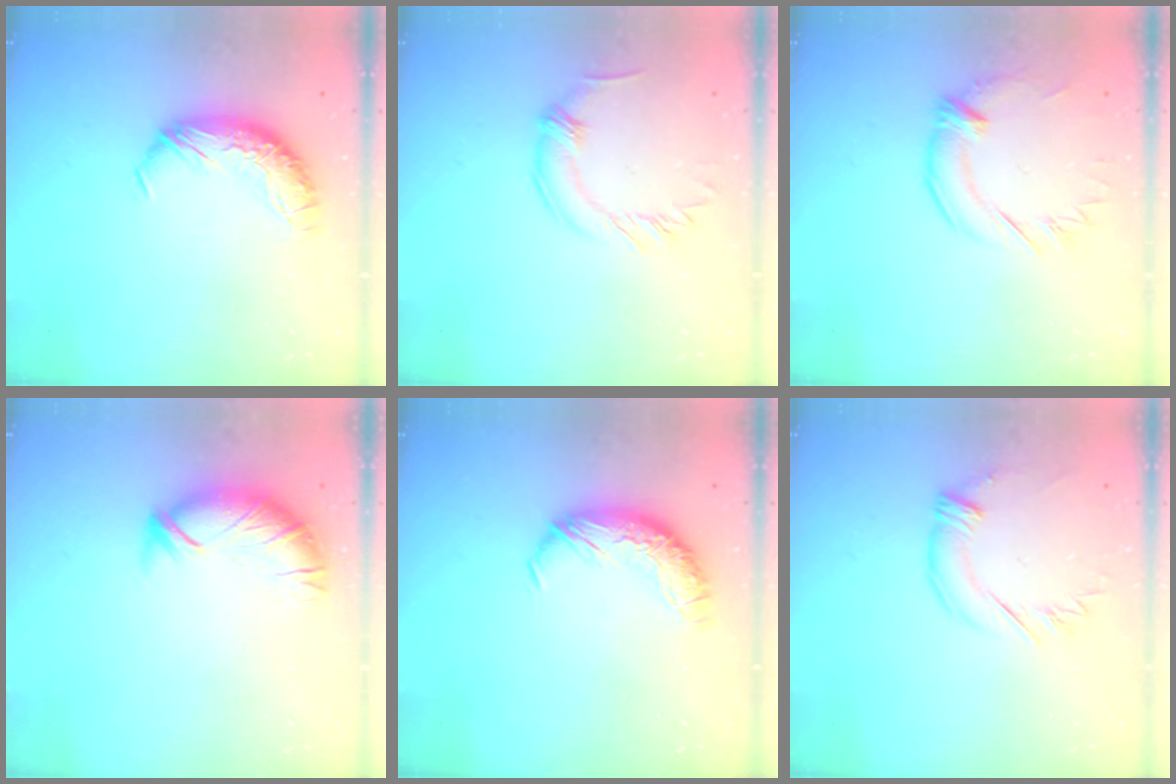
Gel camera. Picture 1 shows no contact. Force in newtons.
{"total": 0.8, "press": 0.8, "slide": 0.0}
{"total": 1.4, "press": 1.2, "slide": 0.7}
{"total": 3.3, "press": 3.1, "slide": 1.2}
{"total": 0.0}
{"total": 2.4, "press": 2.2, "slide": 1.0}